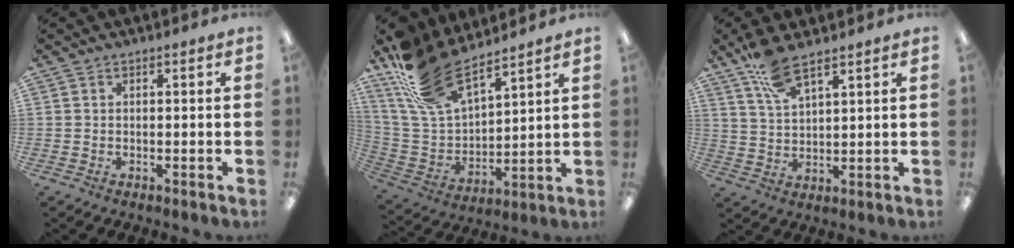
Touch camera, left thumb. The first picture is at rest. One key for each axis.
{"total": 20.0, "fx": 15.3, "fy": 8.3, "fz": 9.8, "tx": -0.226, "ty": -0.077, "tz": 0.284}
{"total": 8.4, "fx": 6.4, "fy": 2.3, "fz": 4.9, "tx": -0.112, "ty": -0.022, "tz": 0.120}